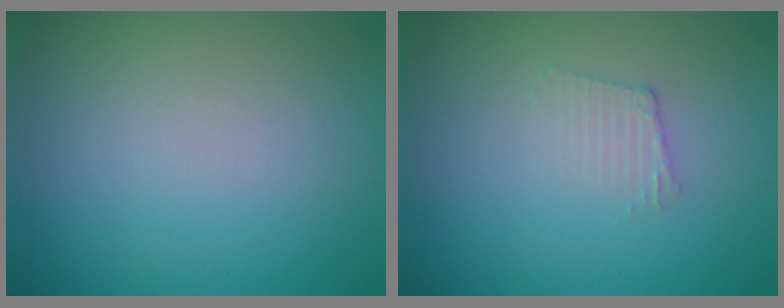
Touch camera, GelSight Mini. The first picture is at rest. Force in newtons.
{"total": 1.2, "press": 1.2, "slide": 0.2}